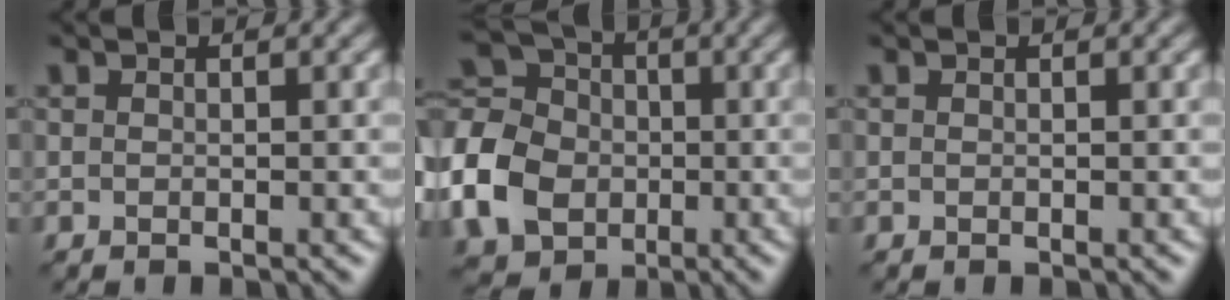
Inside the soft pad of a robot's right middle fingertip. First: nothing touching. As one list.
[{"total": 9.2, "force": [-2.5, 7.5, 4.7], "torque": [-0.124, 0.006, -0.072]}, {"total": 0.0}]